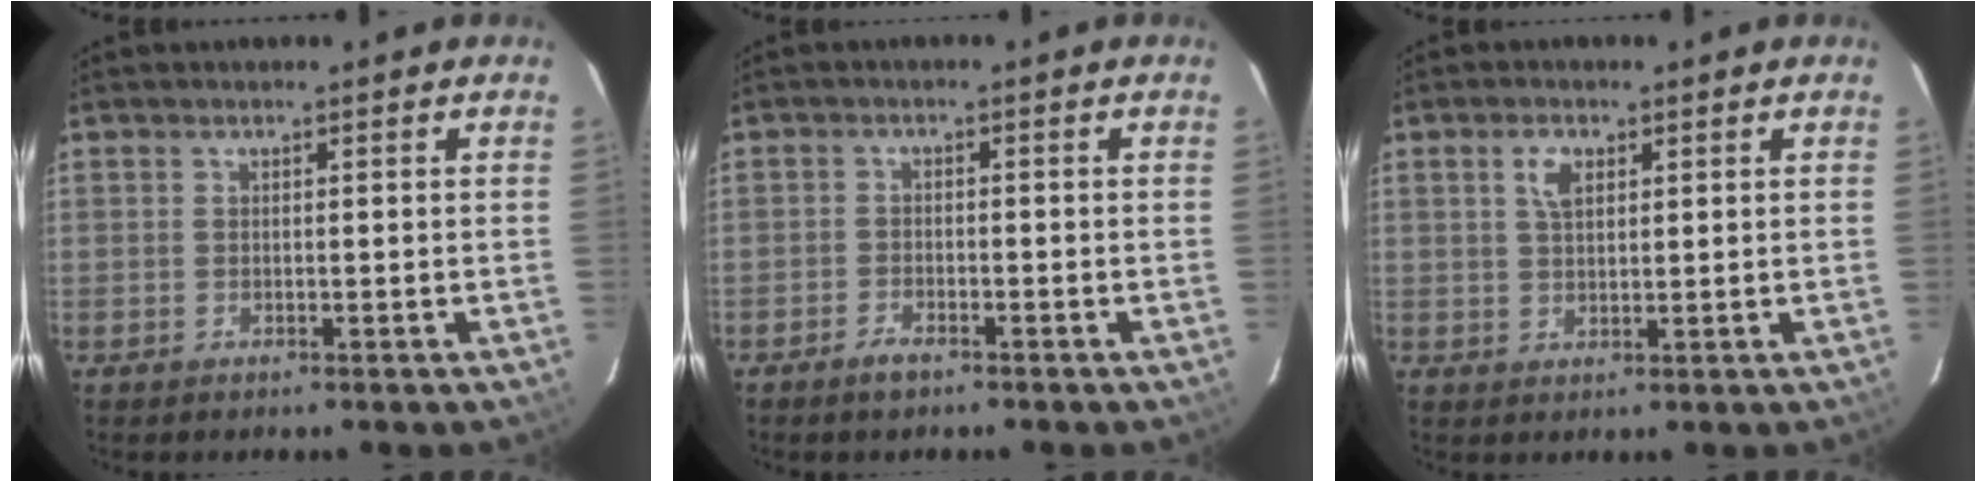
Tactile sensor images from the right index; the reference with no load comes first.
{"total": 2.5, "force": [-2.0, 1.0, 1.1], "torque": [-0.031, 0.002, -0.039]}
{"total": 3.5, "force": [1.4, 2.0, 2.5], "torque": [-0.047, 0.007, 0.027]}